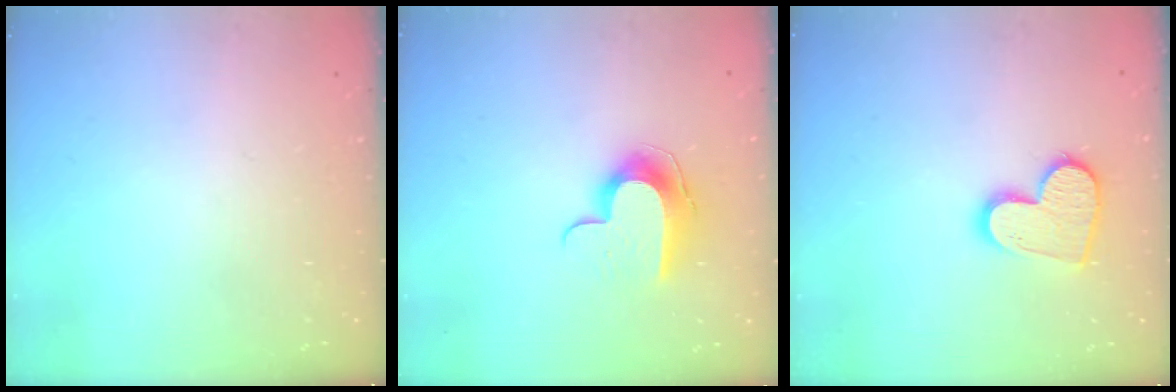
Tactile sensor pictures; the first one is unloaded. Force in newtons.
{"total": 10.6, "press": 10.5, "slide": 0.8}
{"total": 13.0, "press": 13.0, "slide": 1.1}